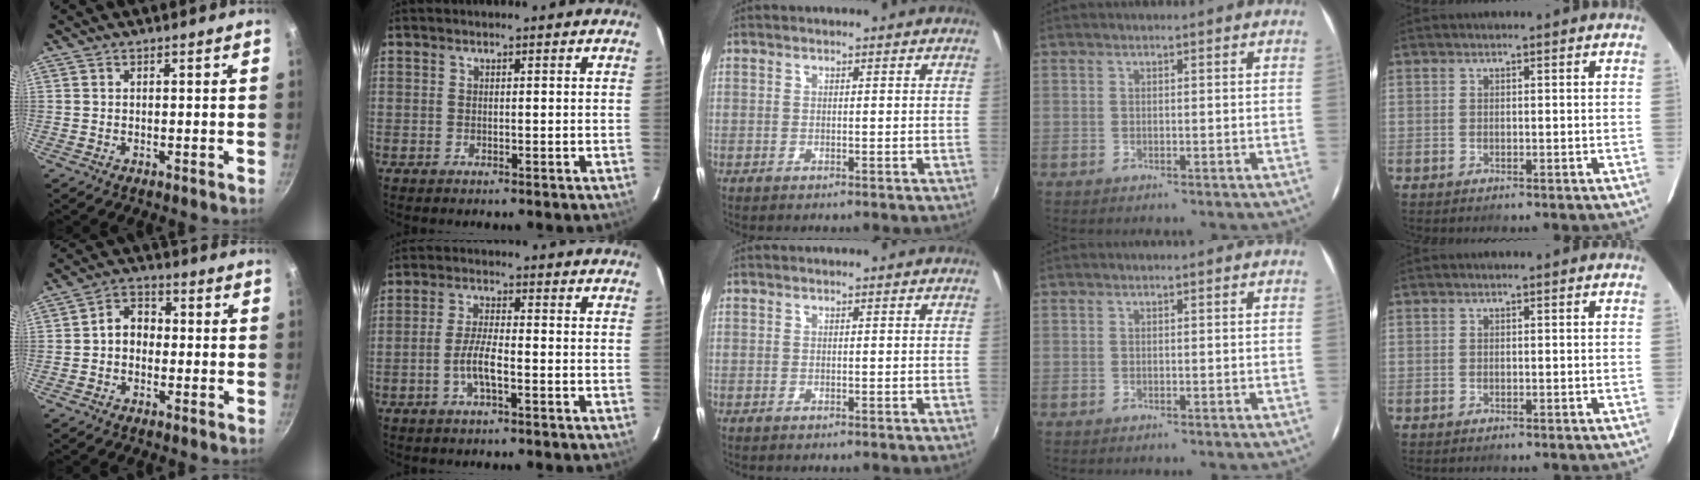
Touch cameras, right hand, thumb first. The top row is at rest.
{"thumb": {"total": 5.6, "force": [-0.6, 4.4, 3.4], "torque": [-0.028, 0.021, -0.022]}, "index": {"total": 4.9, "force": [-2.0, 1.0, 4.4], "torque": [-0.090, 0.000, -0.038]}}